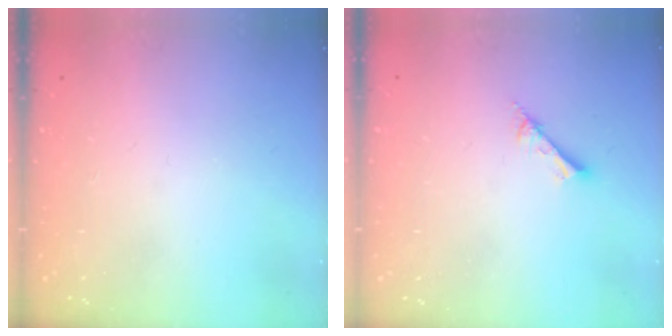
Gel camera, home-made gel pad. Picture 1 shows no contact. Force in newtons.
{"total": 2.6, "press": 2.6, "slide": 0.1}